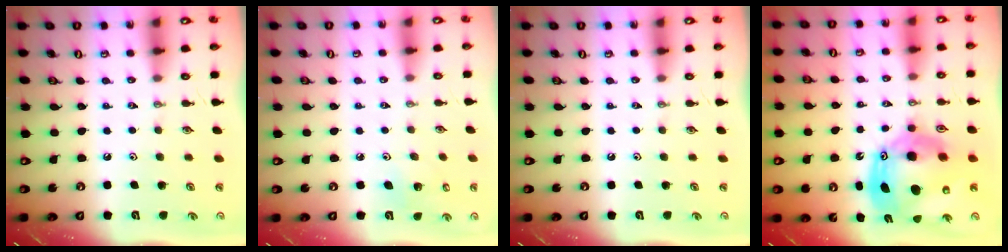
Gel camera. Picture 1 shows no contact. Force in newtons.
{"total": 5.4, "press": 5.3, "slide": 0.5}
{"total": 0.0}
{"total": 18.0, "press": 17.9, "slide": 1.6}